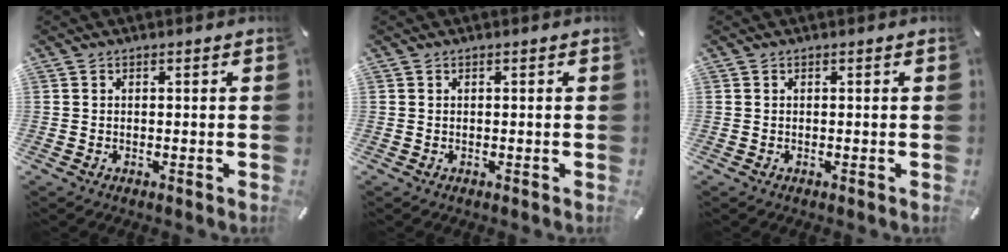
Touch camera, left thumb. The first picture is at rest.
{"total": 0.0}
{"total": 0.0}